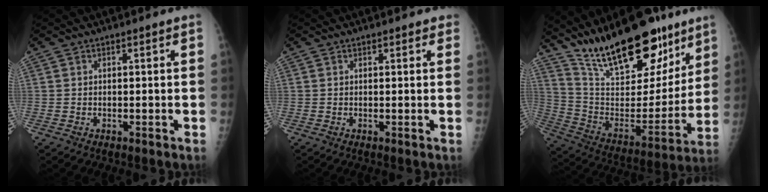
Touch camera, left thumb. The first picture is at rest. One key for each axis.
{"total": 1.4, "fx": 1.0, "fy": 0.8, "fz": 0.4, "tx": 0.013, "ty": -0.002, "tz": 0.005}
{"total": 26.6, "fx": 19.1, "fy": 10.0, "fz": 15.6, "tx": -0.214, "ty": -0.082, "tz": 0.320}